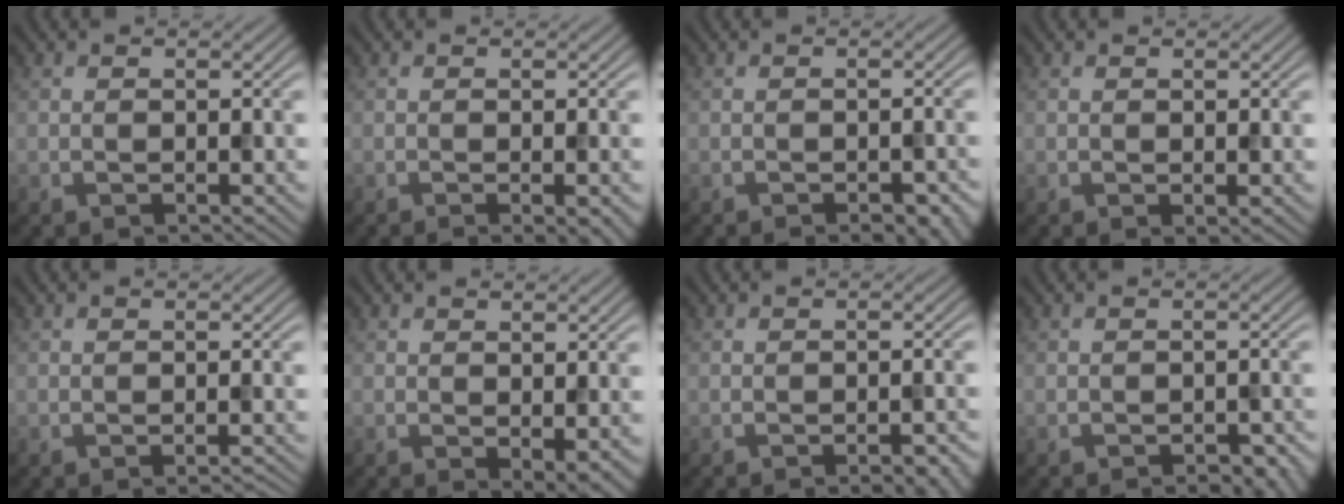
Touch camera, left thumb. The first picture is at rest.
{"total": 3.4, "force": [-1.4, 0.7, 3.0], "torque": [-0.036, 0.001, -0.020]}
{"total": 4.1, "force": [-2.7, 1.3, 2.7], "torque": [-0.037, 0.003, -0.021]}
{"total": 0.6, "force": [0.1, 0.1, 0.6], "torque": [-0.010, -0.003, 0.001]}
{"total": 1.2, "force": [-0.7, 0.2, 0.9], "torque": [-0.006, 0.003, -0.016]}
{"total": 2.6, "force": [-0.4, 0.8, 2.5], "torque": [-0.040, -0.008, -0.005]}
{"total": 3.9, "force": [-2.6, 0.9, 2.8], "torque": [-0.032, 0.010, -0.032]}
{"total": 4.0, "force": [-3.0, 1.3, 2.3], "torque": [-0.034, 0.010, -0.027]}